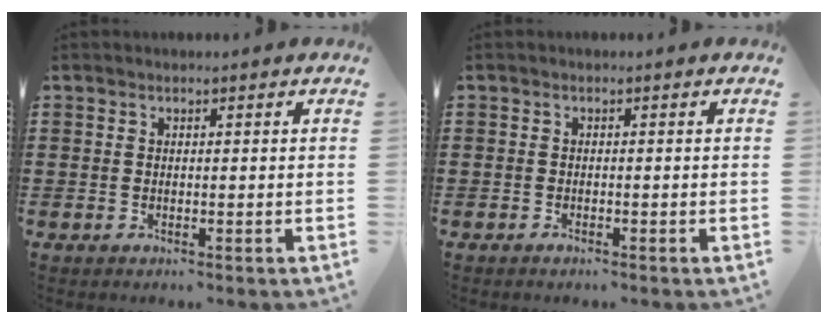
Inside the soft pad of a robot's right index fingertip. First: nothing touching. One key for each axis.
{"total": 0.7, "fx": -0.6, "fy": 0.2, "fz": 0.2, "tx": -0.007, "ty": -0.003, "tz": -0.011}